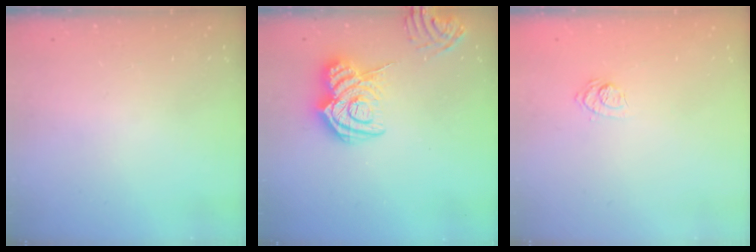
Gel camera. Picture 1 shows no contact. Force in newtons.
{"total": 14.7, "press": 14.7, "slide": 1.3}
{"total": 7.8, "press": 7.6, "slide": 1.6}